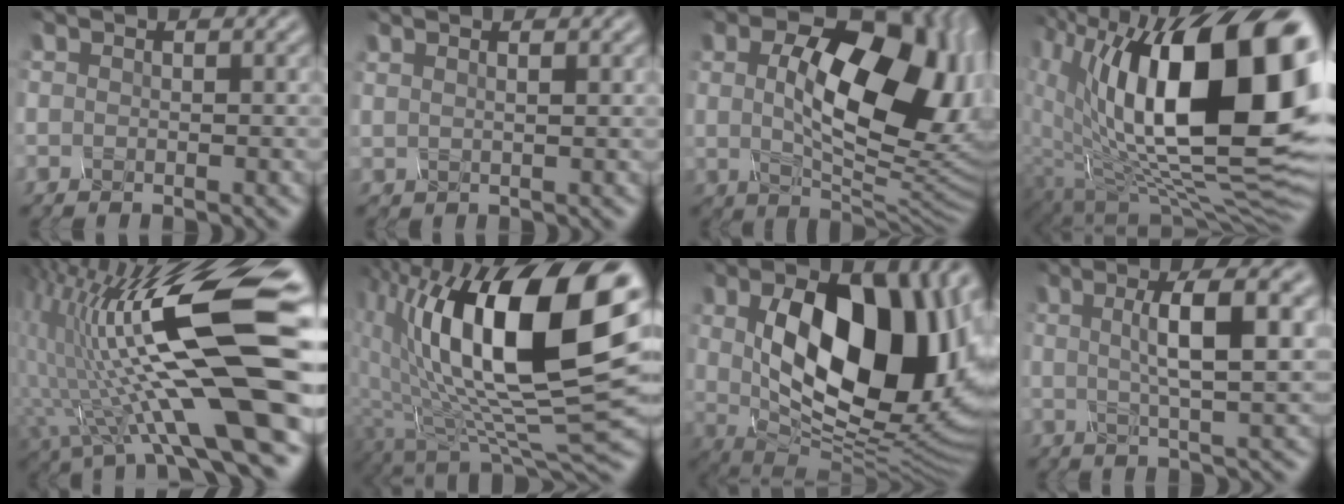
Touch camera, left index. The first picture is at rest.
{"total": 1.8, "force": [1.2, 0.8, 1.2], "torque": [0.007, 0.007, -0.002]}
{"total": 13.7, "force": [1.9, 7.3, 11.5], "torque": [-0.172, -0.002, 0.039]}
{"total": 19.4, "force": [4.1, 9.3, 16.5], "torque": [-0.253, 0.008, 0.076]}
{"total": 17.5, "force": [2.1, 4.4, 16.8], "torque": [-0.298, 0.013, 0.037]}
{"total": 17.0, "force": [3.7, 7.3, 14.9], "torque": [-0.263, 0.008, 0.059]}
{"total": 14.3, "force": [2.1, 8.2, 11.5], "torque": [-0.166, -0.022, 0.050]}
{"total": 7.1, "force": [1.1, 1.7, 6.8], "torque": [-0.092, 0.010, 0.015]}